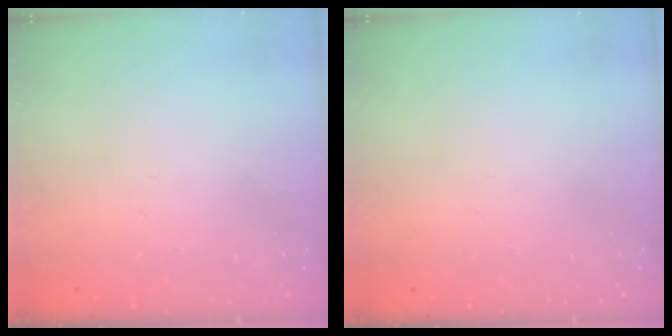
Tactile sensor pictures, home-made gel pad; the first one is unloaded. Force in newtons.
{"total": 0.0}